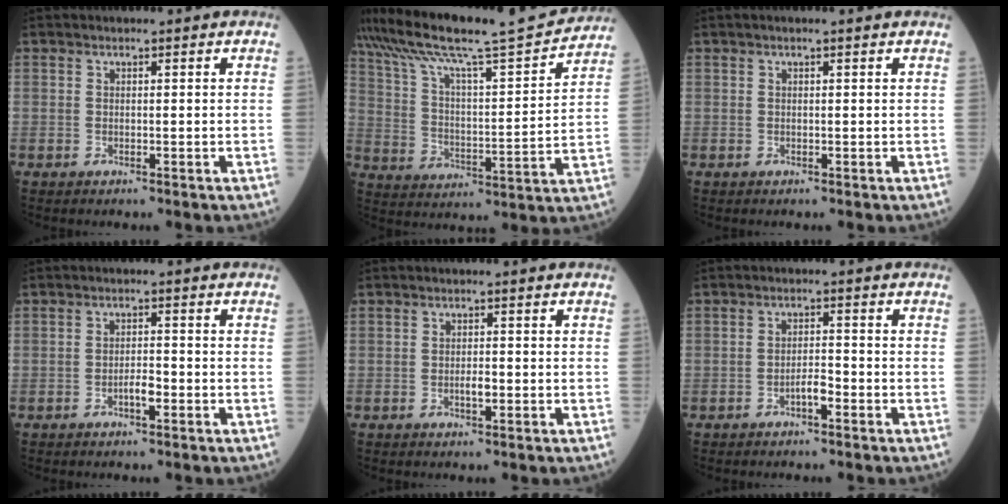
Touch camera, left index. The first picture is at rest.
{"total": 19.7, "force": [18.1, 0.5, 8.0], "torque": [-0.146, -0.015, 0.276]}
{"total": 1.0, "force": [0.7, -0.1, 0.7], "torque": [-0.013, 0.010, 0.010]}
{"total": 2.1, "force": [-1.2, 0.5, 1.6], "torque": [-0.026, 0.003, -0.022]}
{"total": 1.5, "force": [-0.5, 0.5, 1.3], "torque": [-0.023, 0.000, -0.010]}
{"total": 2.3, "force": [-1.5, 0.5, 1.6], "torque": [-0.025, 0.004, -0.029]}